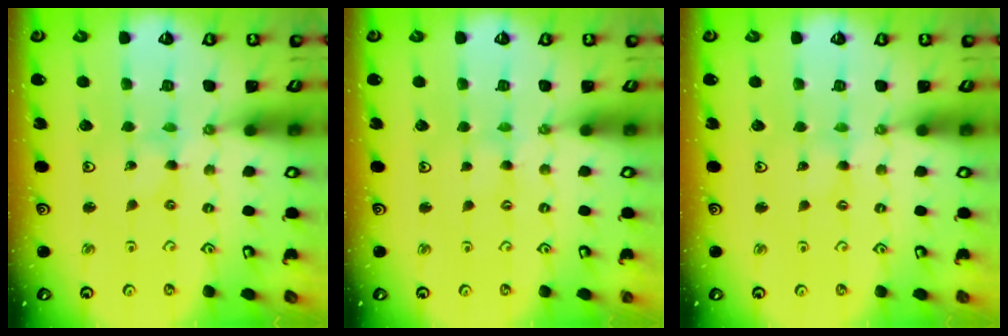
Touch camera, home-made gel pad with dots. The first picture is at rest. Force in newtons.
{"total": 1.8, "press": 1.7, "slide": 0.3}
{"total": 1.0, "press": 0.9, "slide": 0.2}